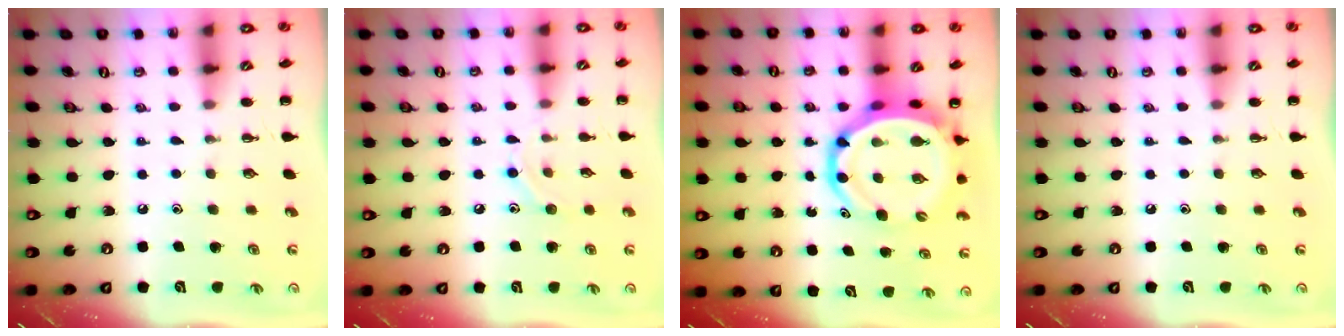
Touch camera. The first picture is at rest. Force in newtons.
{"total": 6.6, "press": 6.5, "slide": 1.1}
{"total": 12.6, "press": 12.1, "slide": 3.5}
{"total": 0.0}